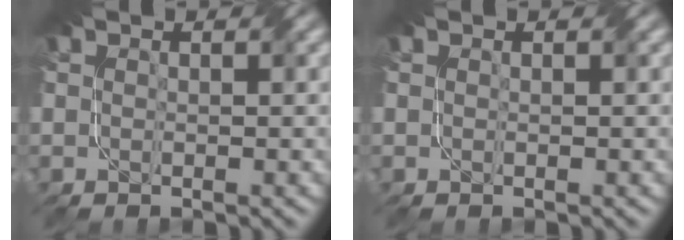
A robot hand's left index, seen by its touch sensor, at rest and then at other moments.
{"total": 0.0}